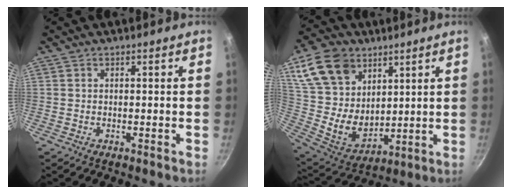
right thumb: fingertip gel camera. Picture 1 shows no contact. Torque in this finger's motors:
{"motor_torque": [-0.21, 1.64, 0.39, -0.18, 0.13]}